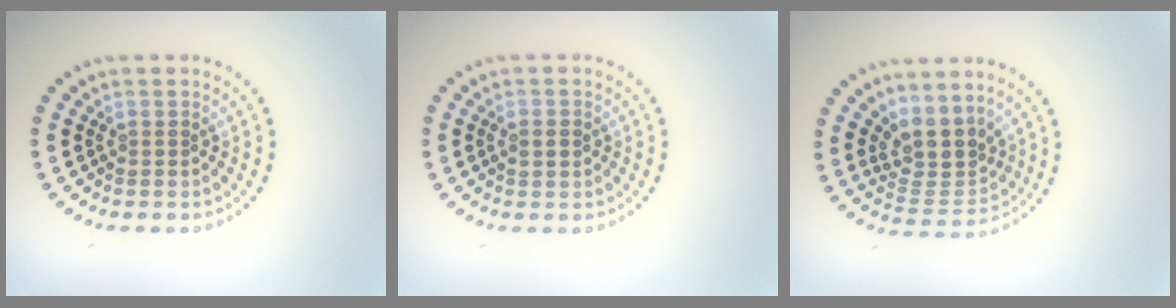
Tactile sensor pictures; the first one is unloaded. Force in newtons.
{"total": 1.8, "press": 1.8, "slide": 0.2}
{"total": 3.9, "press": 3.1, "slide": 2.4}